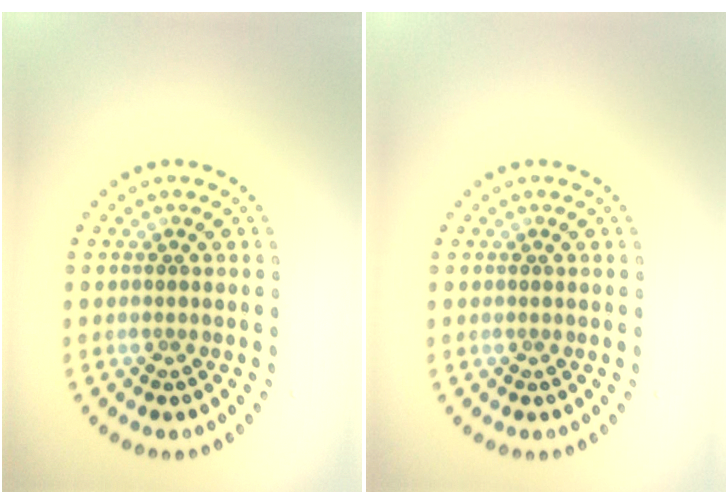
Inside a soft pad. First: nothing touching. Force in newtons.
{"total": 0.0}